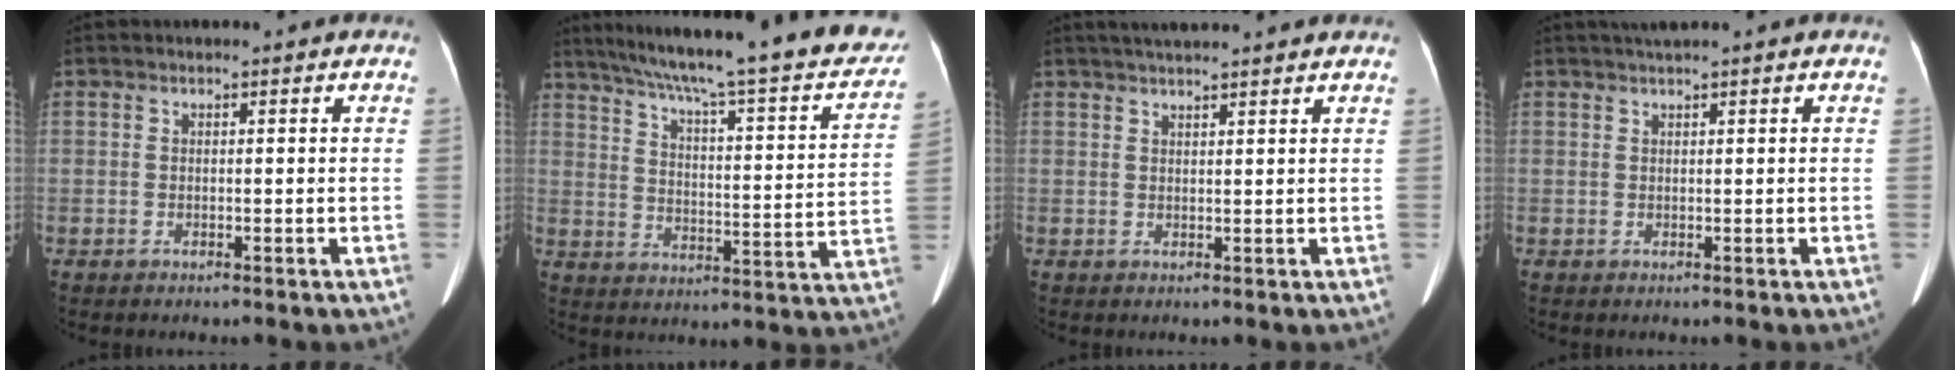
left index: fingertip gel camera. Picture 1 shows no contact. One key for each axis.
{"total": 29.4, "fx": 24.5, "fy": 3.6, "fz": 15.8, "tx": -0.241, "ty": -0.028, "tz": 0.310}
{"total": 7.7, "fx": 6.8, "fy": 0.0, "fz": 3.6, "tx": -0.056, "ty": 0.034, "tz": 0.089}
{"total": 1.7, "fx": 1.3, "fy": -0.3, "fz": 1.1, "tx": -0.019, "ty": 0.013, "tz": 0.026}